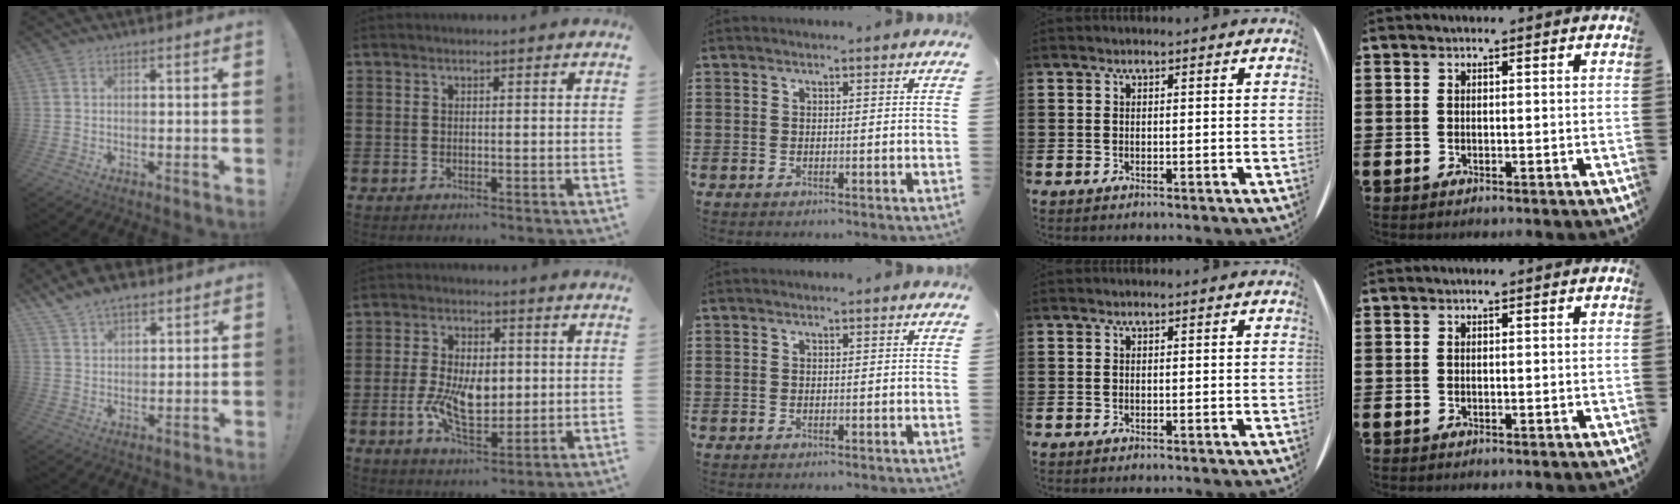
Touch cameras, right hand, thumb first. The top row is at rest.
{"thumb": {"total": 6.9, "force": [5.4, 3.1, 2.9], "torque": [-0.045, -0.029, 0.101]}, "index": {"total": 9.2, "force": [-0.5, 5.2, 7.6], "torque": [-0.138, 0.003, -0.012]}}